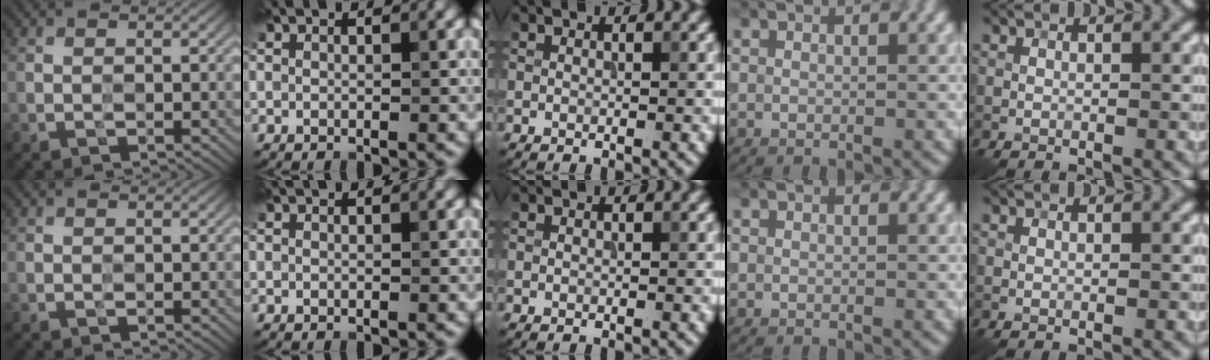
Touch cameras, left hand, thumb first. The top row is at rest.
{}